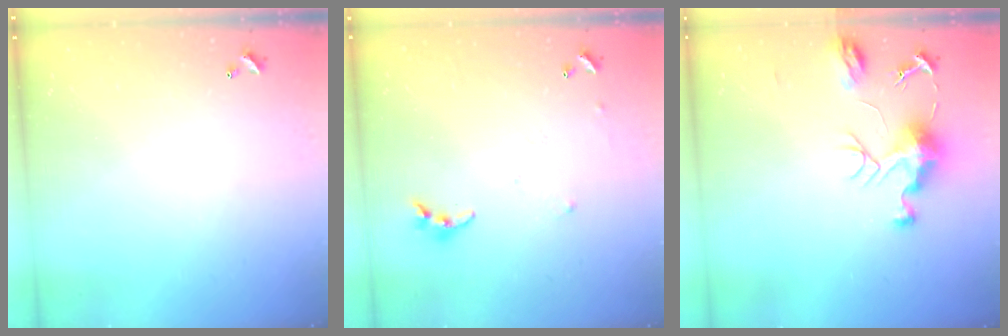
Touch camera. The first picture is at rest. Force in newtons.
{"total": 5.7, "press": 5.6, "slide": 0.6}
{"total": 9.1, "press": 9.1, "slide": 0.7}